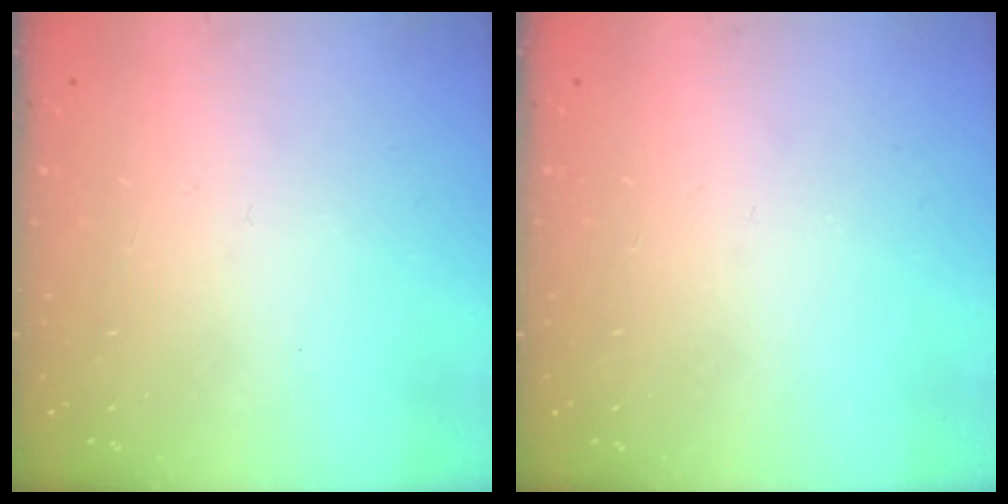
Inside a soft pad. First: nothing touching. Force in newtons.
{"total": 0.0}